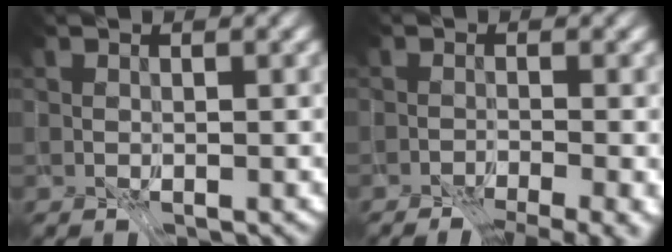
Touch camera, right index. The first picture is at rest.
{"total": 5.6, "force": [-3.7, 1.4, 3.9], "torque": [-0.036, -0.030, -0.035]}